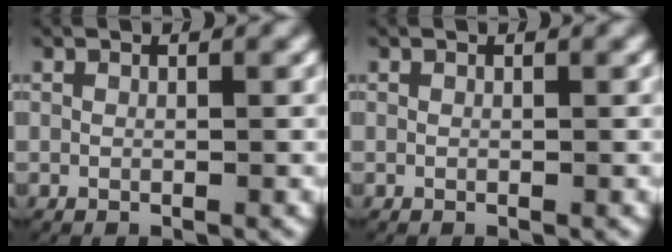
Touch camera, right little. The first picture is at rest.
{"total": 0.0}